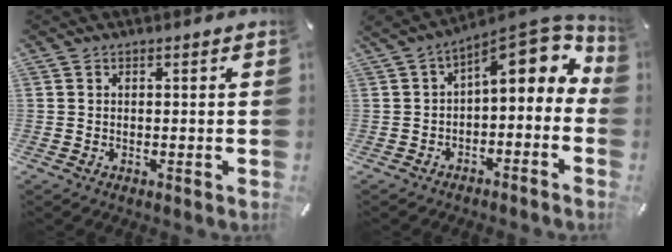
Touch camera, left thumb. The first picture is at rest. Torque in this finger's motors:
{"motor_torque": [0.29, 1.45, 2.28, -0.48, 0.51]}